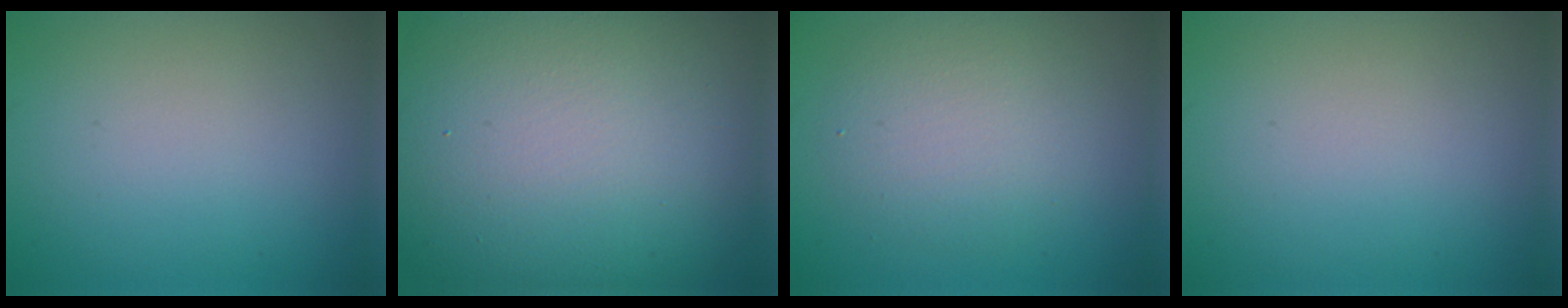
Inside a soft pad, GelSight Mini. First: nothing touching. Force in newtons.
{"total": 18.9, "press": 18.8, "slide": 0.6}
{"total": 4.2, "press": 4.2, "slide": 0.2}
{"total": 0.0}